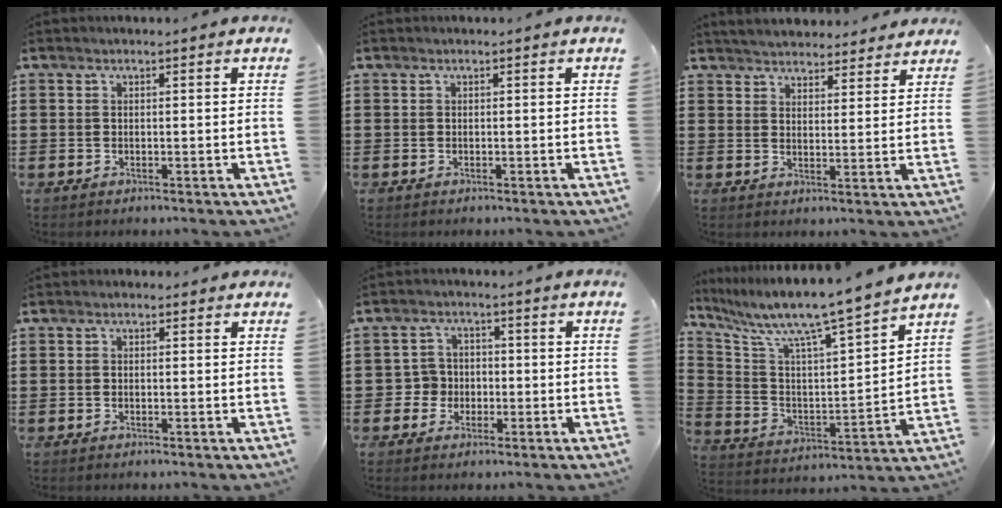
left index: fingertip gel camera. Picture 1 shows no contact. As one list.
[{"total": 0.0}, {"total": 3.8, "force": [3.7, 0.4, 0.2], "torque": [-0.018, -0.015, 0.067]}, {"total": 0.5, "force": [0.0, 0.5, 0.3], "torque": [-0.007, 0.004, -0.001]}, {"total": 3.6, "force": [-1.0, 3.4, 0.8], "torque": [-0.029, 0.005, -0.023]}, {"total": 8.5, "force": [7.3, -0.3, 4.3], "torque": [-0.116, -0.064, 0.113]}]